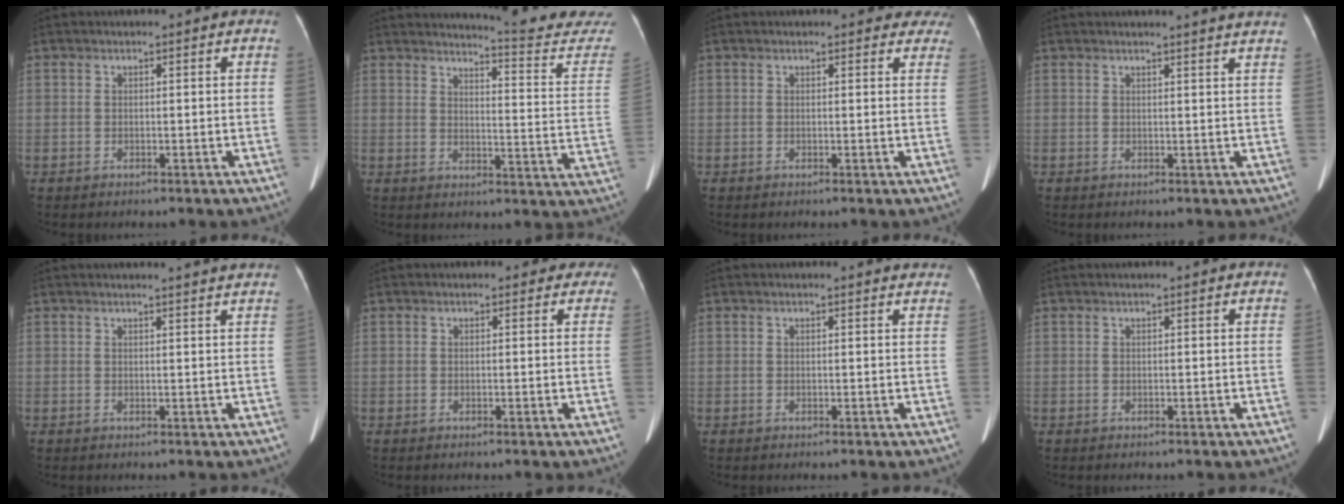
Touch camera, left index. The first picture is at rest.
{"total": 15.7, "force": [15.5, -0.4, 2.3], "torque": [-0.020, -0.116, 0.161]}
{"total": 5.8, "force": [5.2, 2.3, 1.2], "torque": [0.016, -0.007, 0.032]}
{"total": 6.2, "force": [5.8, -0.7, 2.1], "torque": [-0.023, 0.002, 0.046]}
{"total": 5.4, "force": [5.1, -0.6, 1.8], "torque": [-0.021, 0.005, 0.043]}
{"total": 2.8, "force": [2.1, 1.8, 0.1], "torque": [0.018, -0.006, 0.003]}
{"total": 2.9, "force": [2.9, 0.4, 0.4], "torque": [-0.009, -0.003, 0.015]}
{"total": 0.7, "force": [0.6, -0.1, 0.3], "torque": [-0.002, 0.012, 0.013]}